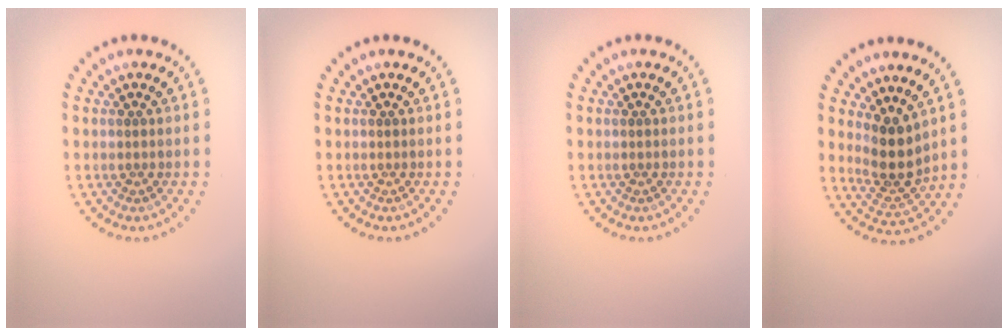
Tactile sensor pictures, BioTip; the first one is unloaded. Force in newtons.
{"total": 0.0}
{"total": 0.0}
{"total": 3.7, "press": 3.0, "slide": 2.2}